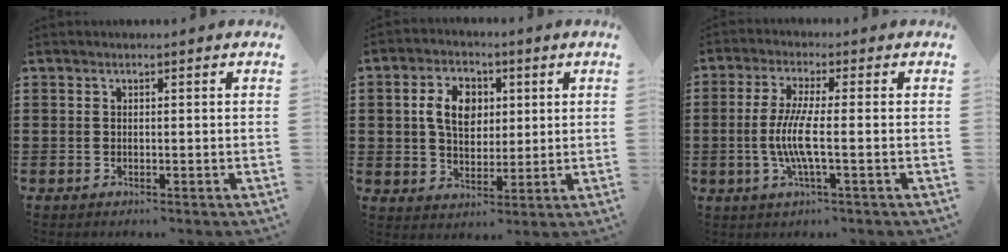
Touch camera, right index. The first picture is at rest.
{"total": 6.9, "force": [1.6, 4.9, 4.6], "torque": [-0.105, 0.013, 0.022]}
{"total": 6.7, "force": [-1.1, 0.9, 6.5], "torque": [-0.144, -0.014, -0.030]}